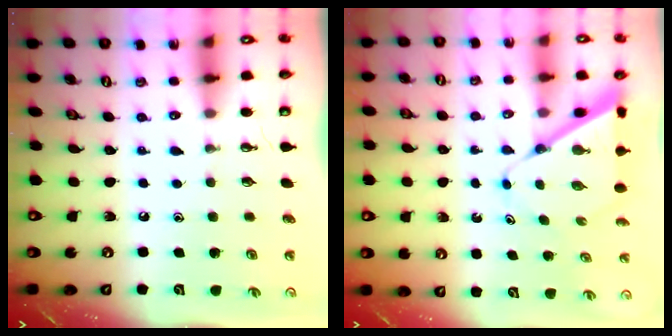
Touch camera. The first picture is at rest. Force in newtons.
{"total": 6.9, "press": 6.9, "slide": 0.7}